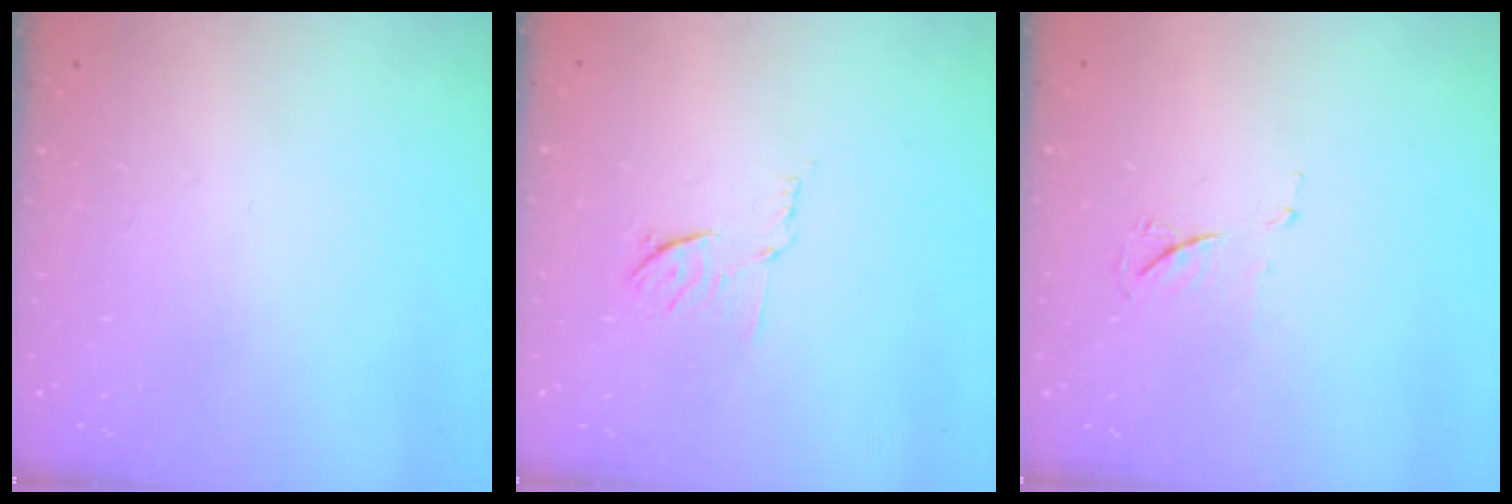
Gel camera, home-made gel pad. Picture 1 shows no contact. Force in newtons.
{"total": 5.9, "press": 5.9, "slide": 1.0}
{"total": 6.0, "press": 6.0, "slide": 0.7}